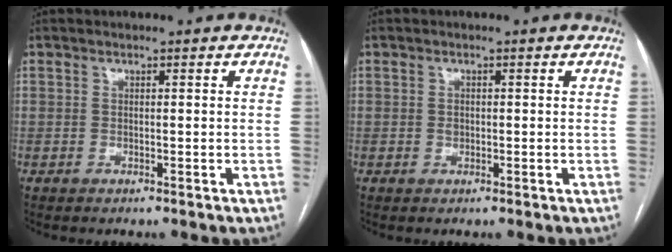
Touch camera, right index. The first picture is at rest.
{"total": 0.9, "force": [-0.1, 0.7, 0.5], "torque": [-0.009, 0.001, -0.001]}